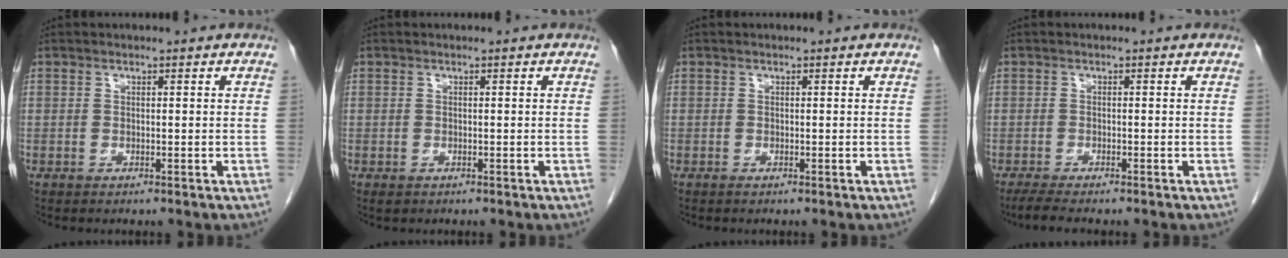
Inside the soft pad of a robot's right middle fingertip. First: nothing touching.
{"total": 0.6, "force": [-0.3, 0.4, 0.2], "torque": [-0.006, 0.002, 0.000]}
{"total": 0.0}
{"total": 3.6, "force": [-2.9, 0.2, 2.0], "torque": [-0.039, -0.009, -0.047]}